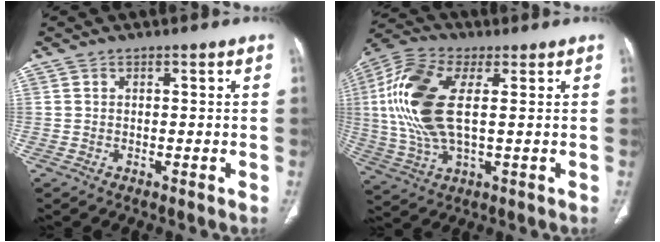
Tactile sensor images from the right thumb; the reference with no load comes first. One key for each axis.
{"total": 16.3, "fx": 2.4, "fy": 7.4, "fz": 14.2, "tx": -0.322, "ty": 0.007, "tz": 0.044}